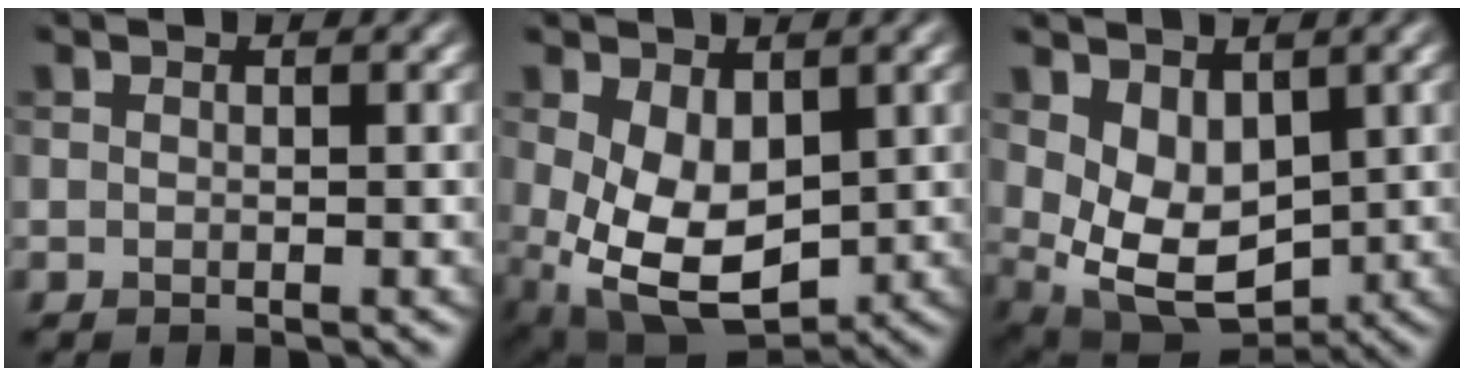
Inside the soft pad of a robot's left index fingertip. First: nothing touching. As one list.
[{"total": 7.6, "force": [-0.2, 4.8, 5.9], "torque": [-0.125, -0.017, 0.006]}, {"total": 6.1, "force": [1.2, 4.1, 4.3], "torque": [-0.086, -0.023, 0.035]}]